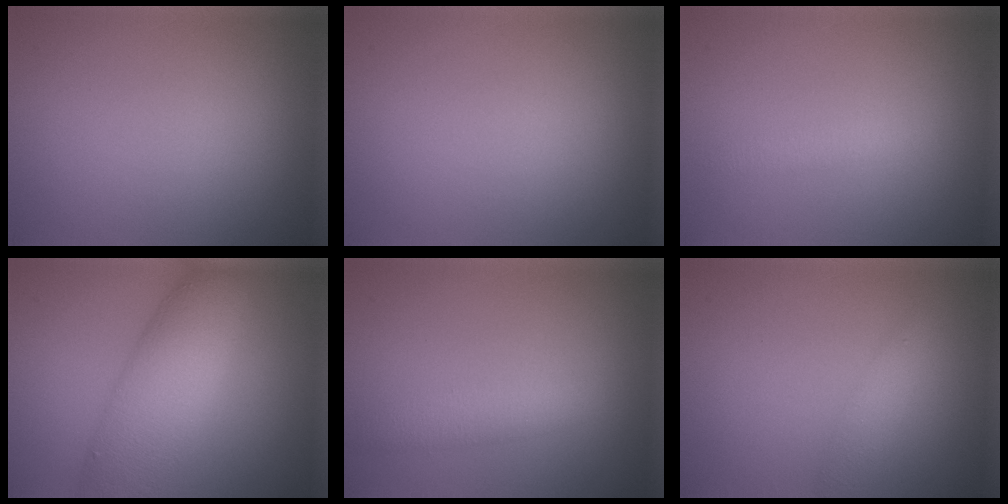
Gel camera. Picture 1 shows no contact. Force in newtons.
{"total": 0.0}
{"total": 1.2, "press": 1.2, "slide": 0.0}
{"total": 7.4, "press": 7.4, "slide": 0.2}
{"total": 2.5, "press": 2.5, "slide": 0.1}
{"total": 1.4, "press": 1.4, "slide": 0.1}